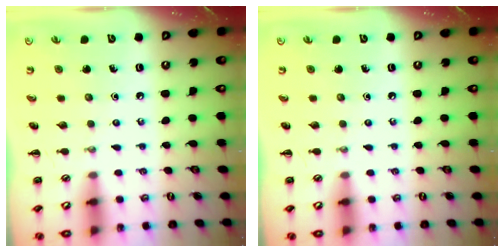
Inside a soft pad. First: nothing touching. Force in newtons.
{"total": 0.0}